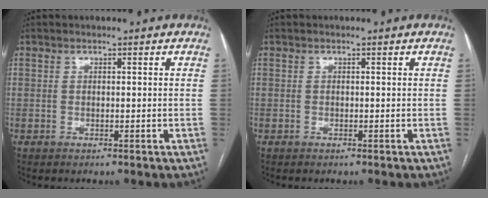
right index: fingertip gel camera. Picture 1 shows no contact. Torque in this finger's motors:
{"motor_torque": [0.18, 0.07, 0.00, 0.01]}